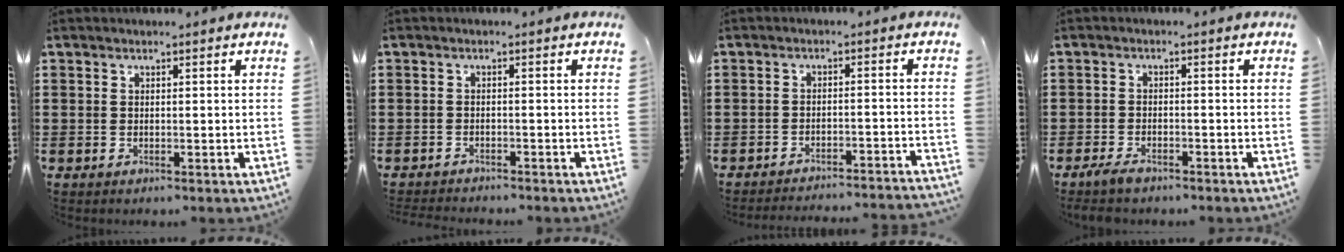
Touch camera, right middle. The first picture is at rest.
{"total": 1.6, "force": [-1.6, 0.1, -0.1], "torque": [-0.003, 0.003, -0.036]}
{"total": 3.0, "force": [-2.9, -0.3, 0.3], "torque": [-0.008, -0.001, -0.061]}
{"total": 2.4, "force": [-1.9, 0.6, 1.2], "torque": [-0.030, 0.000, -0.039]}